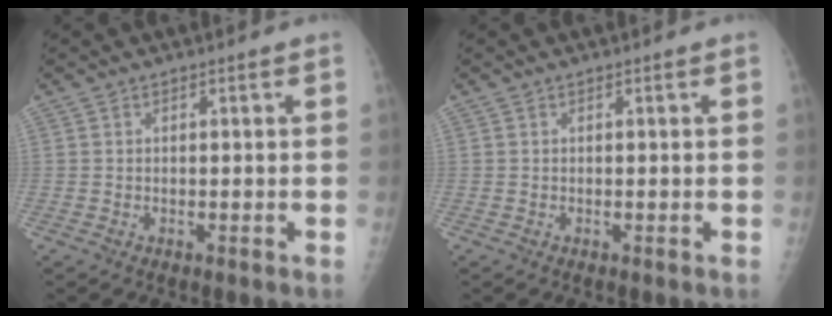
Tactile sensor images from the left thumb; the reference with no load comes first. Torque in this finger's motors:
{"motor_torque": [0.05, 0.08, 0.00, -0.13, 0.00]}